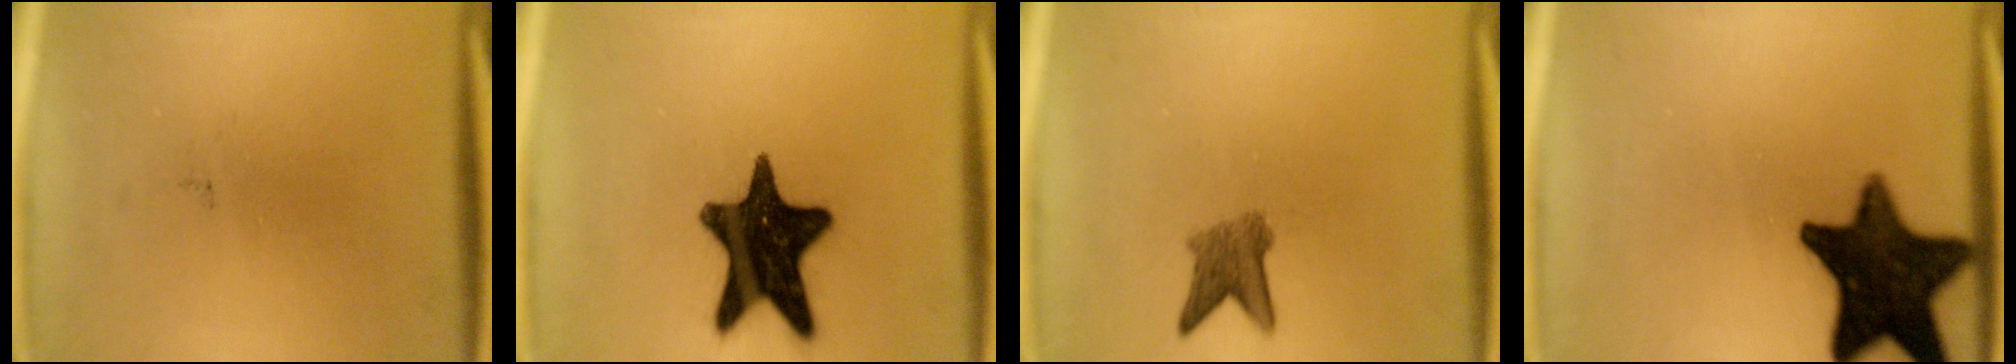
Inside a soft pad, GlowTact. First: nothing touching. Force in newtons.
{"total": 17.1}
{"total": 3.7}
{"total": 16.3}